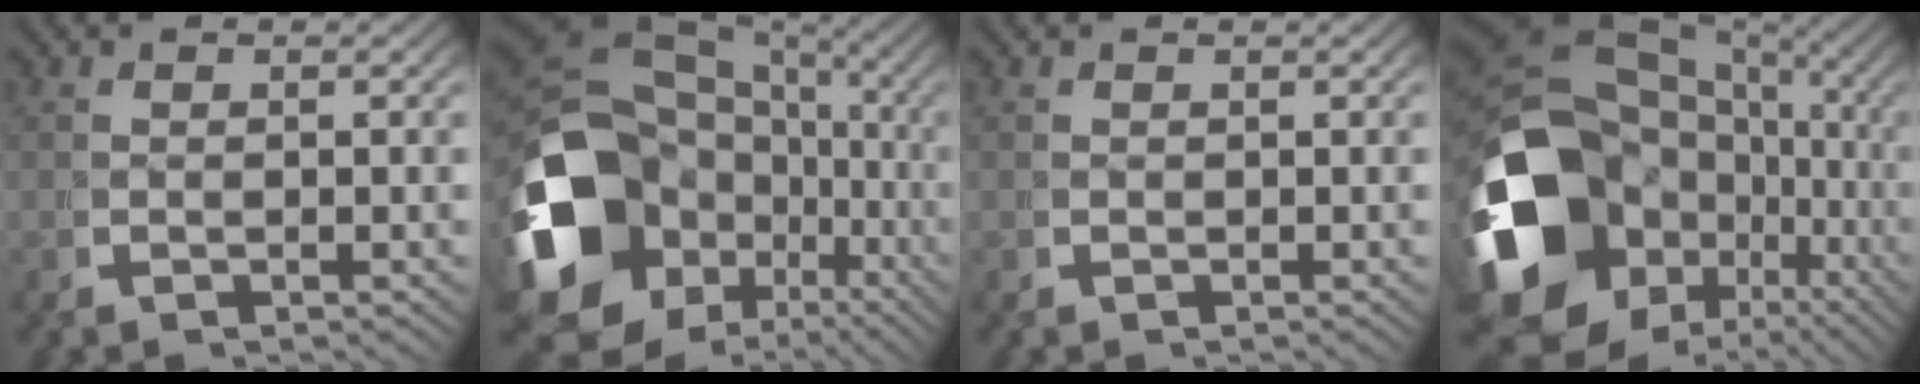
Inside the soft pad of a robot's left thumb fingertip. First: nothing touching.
{"total": 17.4, "force": [-3.1, 12.7, 11.5], "torque": [-0.242, -0.071, -0.013]}
{"total": 0.0}
{"total": 19.2, "force": [-3.3, 14.0, 12.8], "torque": [-0.260, -0.074, -0.016]}